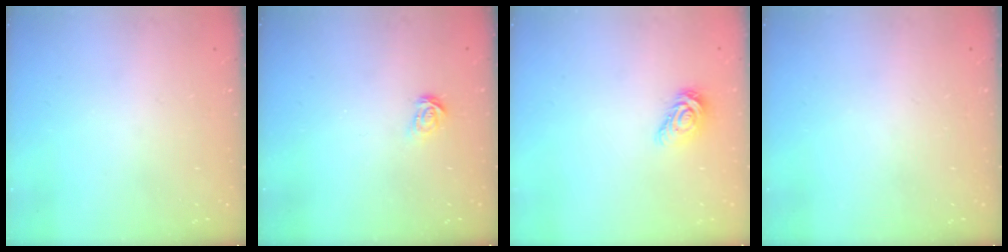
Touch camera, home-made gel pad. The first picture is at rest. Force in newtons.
{"total": 3.7, "press": 3.7, "slide": 0.3}
{"total": 7.2, "press": 7.2, "slide": 0.2}
{"total": 0.0}